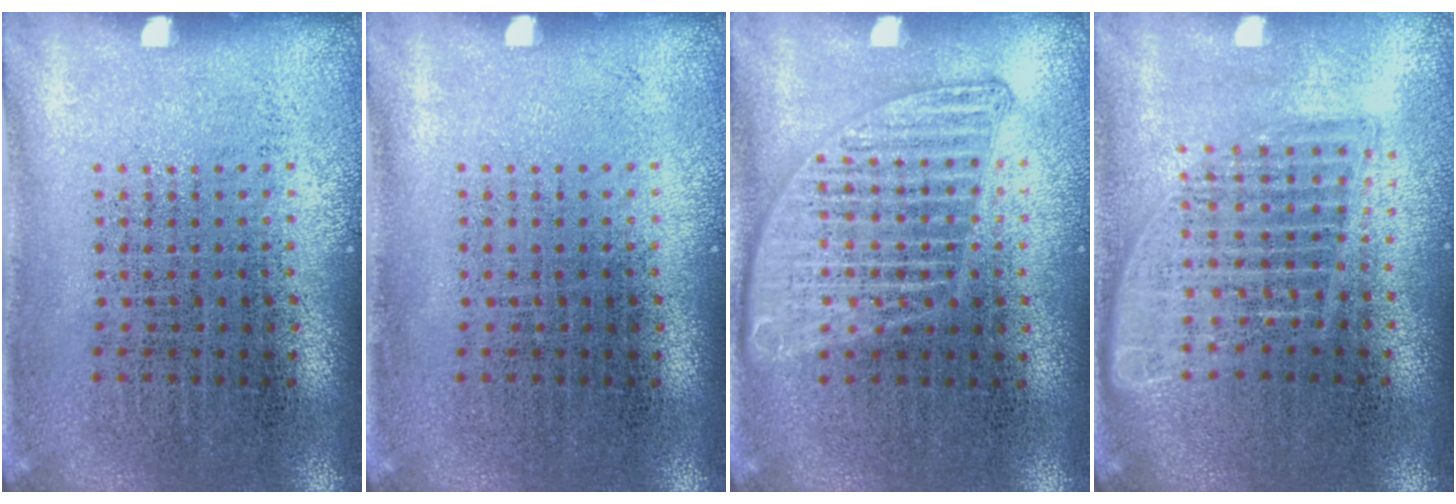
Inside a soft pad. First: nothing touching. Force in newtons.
{"total": 0.0}
{"total": 1.3, "press": 1.3, "slide": 0.1}
{"total": 1.6, "press": 1.4, "slide": 0.8}